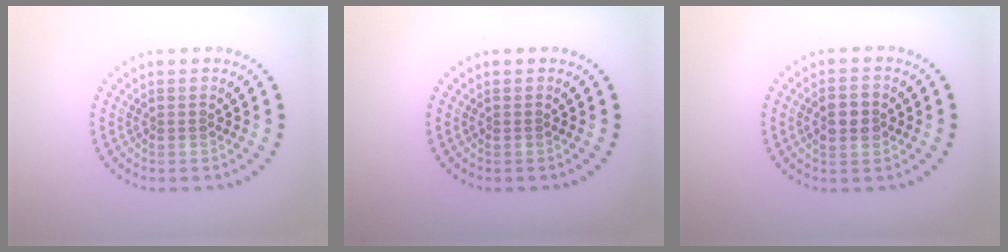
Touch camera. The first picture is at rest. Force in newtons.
{"total": 0.0}
{"total": 2.8, "press": 2.8, "slide": 0.2}